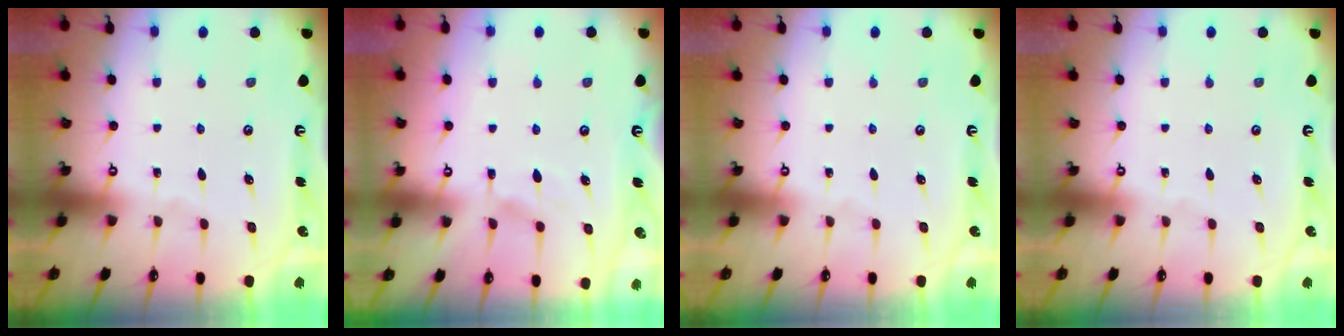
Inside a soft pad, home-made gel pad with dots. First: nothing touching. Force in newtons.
{"total": 5.7, "press": 5.7, "slide": 0.5}
{"total": 0.0}
{"total": 0.0}